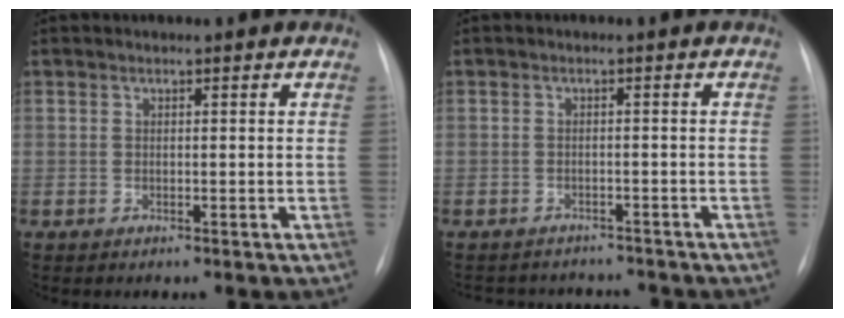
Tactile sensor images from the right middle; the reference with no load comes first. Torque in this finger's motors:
{"motor_torque": [-0.20, -0.39, -0.48, -0.18]}